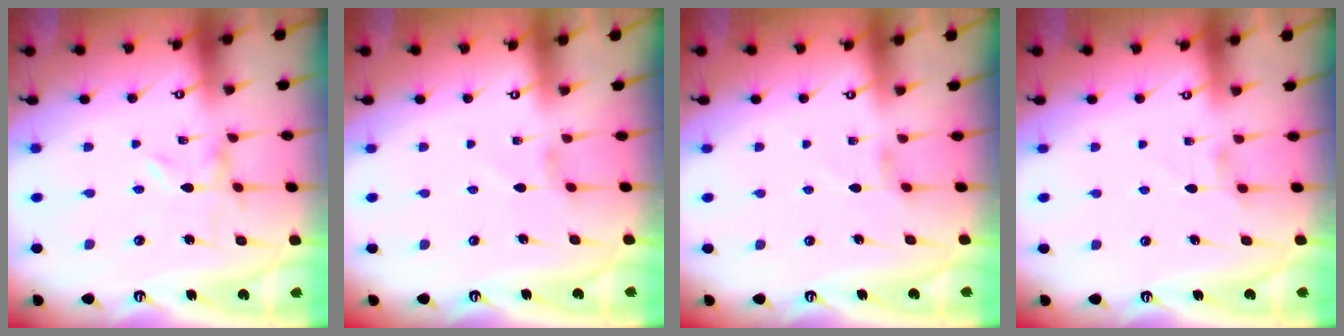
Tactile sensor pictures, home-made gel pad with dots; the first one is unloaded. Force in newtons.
{"total": 1.2, "press": 1.1, "slide": 0.4}
{"total": 1.8, "press": 1.8, "slide": 0.4}
{"total": 2.7, "press": 2.7, "slide": 0.3}